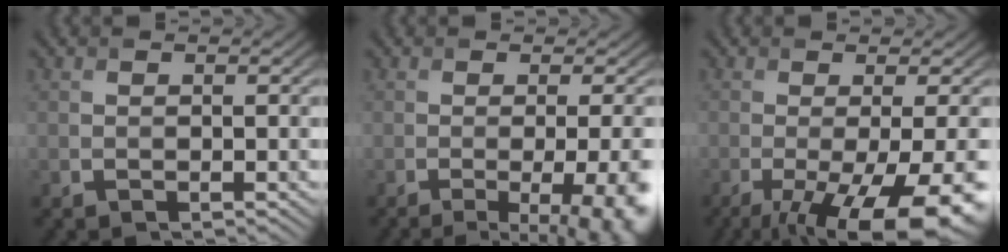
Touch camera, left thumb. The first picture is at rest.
{"total": 10.9, "force": [-3.6, 3.8, 9.6], "torque": [-0.085, -0.006, -0.037]}
{"total": 13.7, "force": [-6.3, 4.0, 11.4], "torque": [-0.163, -0.020, -0.079]}